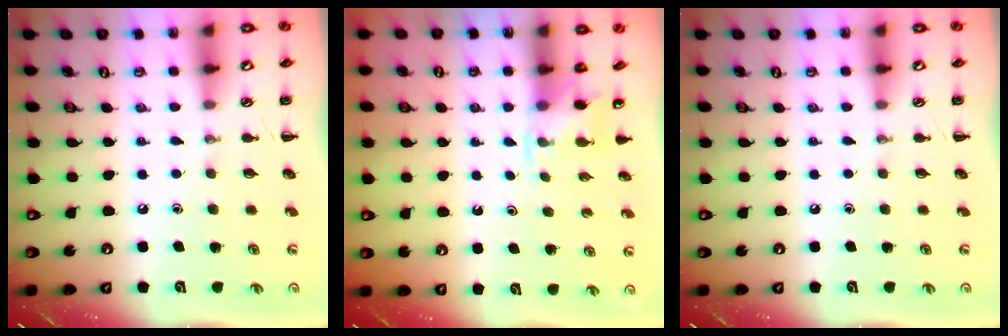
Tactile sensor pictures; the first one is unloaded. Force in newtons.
{"total": 3.2, "press": 2.9, "slide": 1.3}
{"total": 0.0}